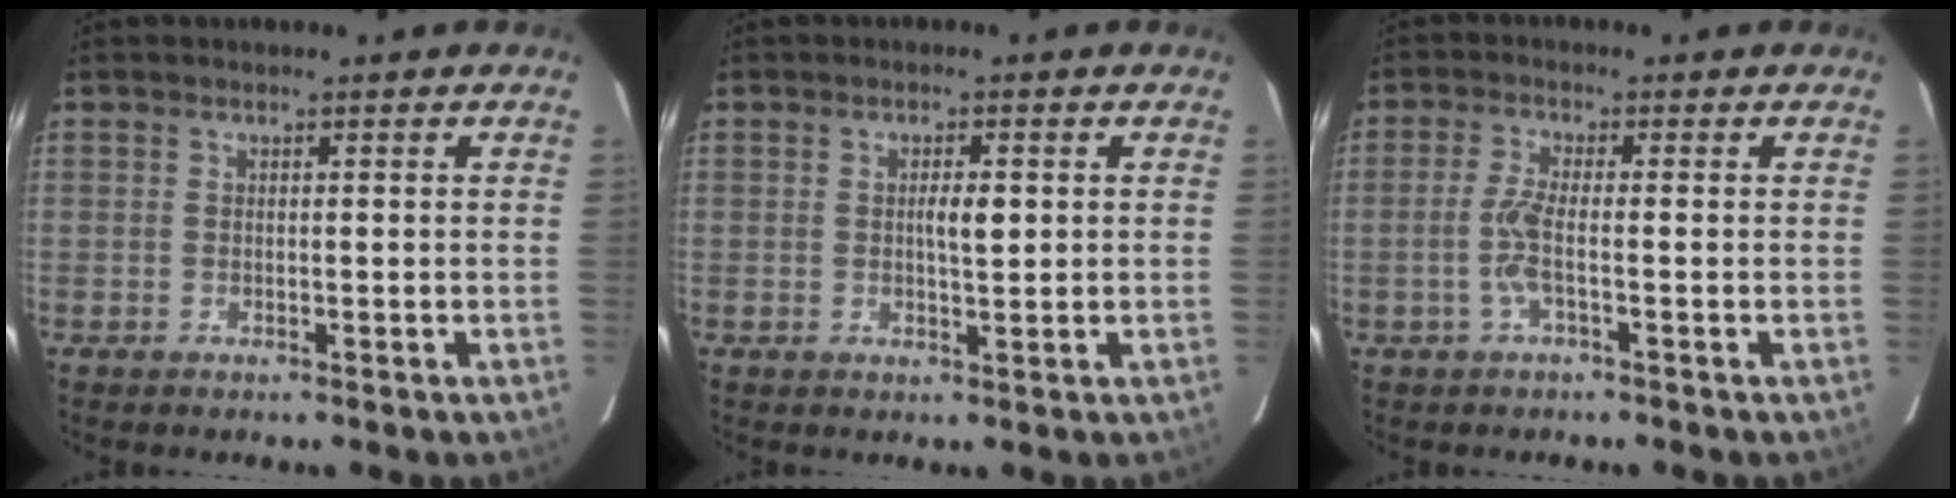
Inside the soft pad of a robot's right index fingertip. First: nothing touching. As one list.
[{"total": 2.7, "force": [0.4, 0.6, 2.6], "torque": [-0.046, 0.001, 0.006]}, {"total": 3.6, "force": [-1.0, 0.2, 3.4], "torque": [-0.078, -0.001, -0.023]}]